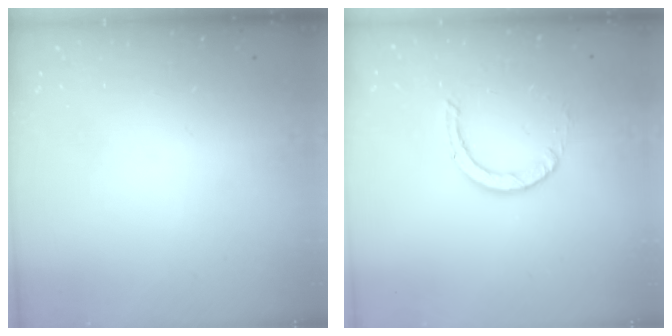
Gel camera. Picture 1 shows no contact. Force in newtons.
{"total": 2.9, "press": 2.9, "slide": 0.2}